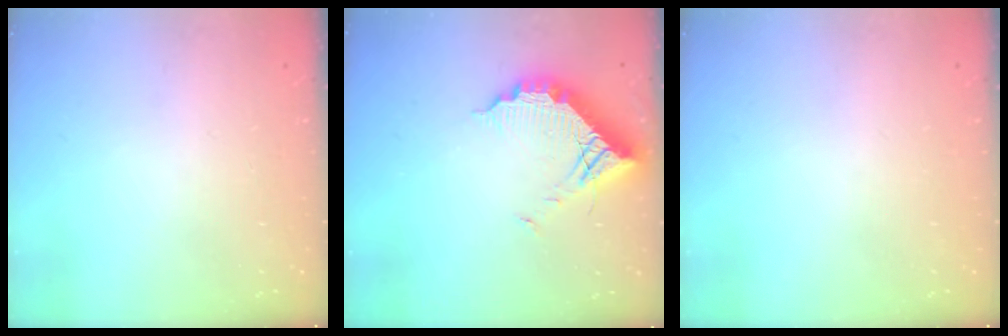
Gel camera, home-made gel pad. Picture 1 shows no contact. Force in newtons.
{"total": 13.0, "press": 13.0, "slide": 1.0}
{"total": 0.0}